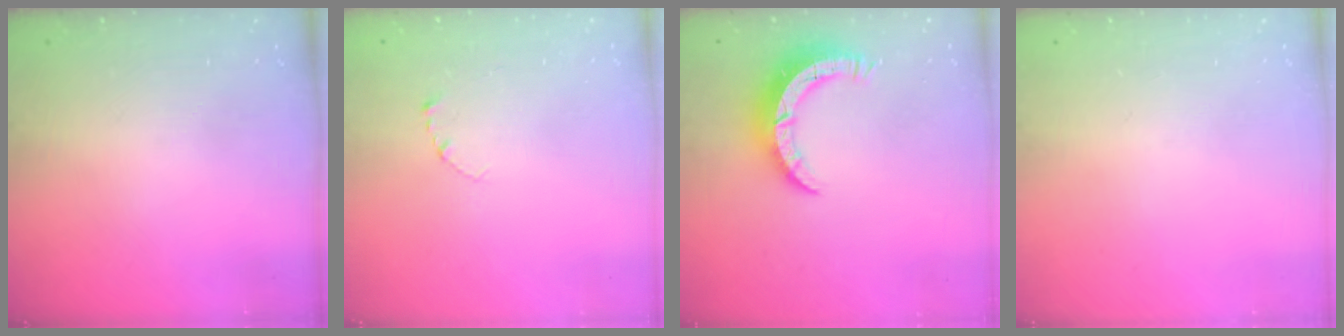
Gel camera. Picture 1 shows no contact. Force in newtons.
{"total": 2.3, "press": 2.3, "slide": 0.2}
{"total": 7.7, "press": 7.7, "slide": 0.4}
{"total": 0.0}